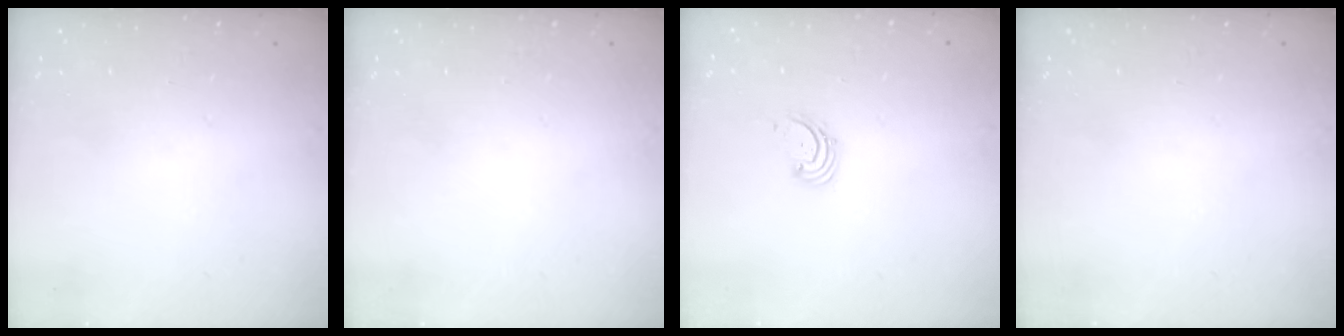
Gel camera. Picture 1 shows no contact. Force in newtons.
{"total": 0.0}
{"total": 1.6, "press": 1.6, "slide": 0.2}
{"total": 0.0}